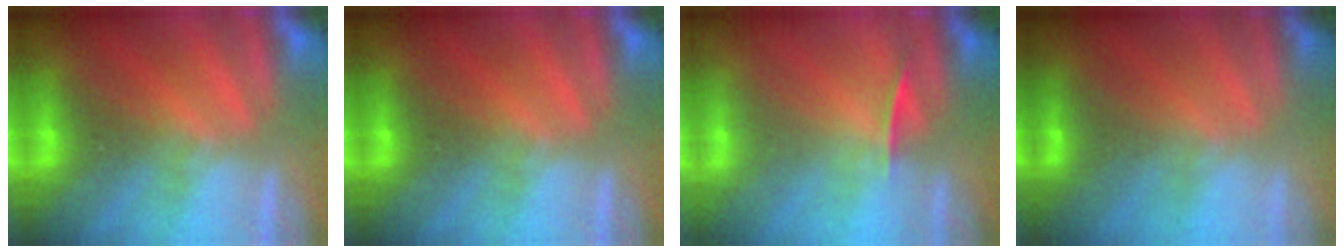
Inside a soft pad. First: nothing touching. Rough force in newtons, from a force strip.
{"total": 0.0}
{"total": 1.3}
{"total": 1.8}